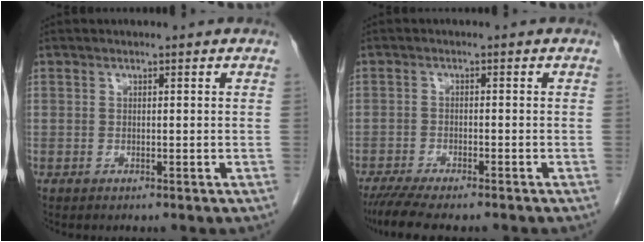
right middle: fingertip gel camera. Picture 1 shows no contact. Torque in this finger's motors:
{"motor_torque": [0.78, -0.76, 0.08, 0.04]}